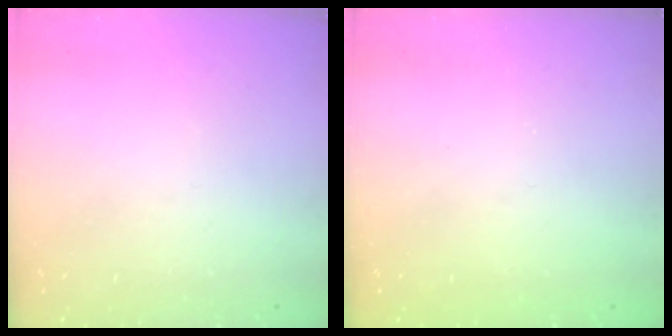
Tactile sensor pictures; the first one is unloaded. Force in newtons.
{"total": 0.9, "press": 0.9, "slide": 0.3}